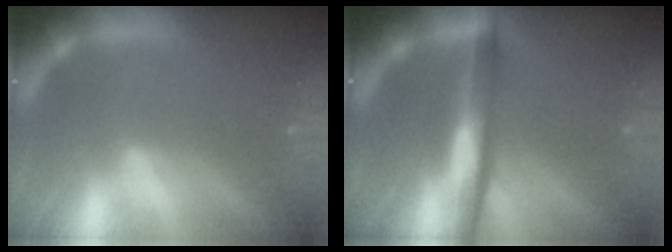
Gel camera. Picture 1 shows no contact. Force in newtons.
{"total": 5.0}